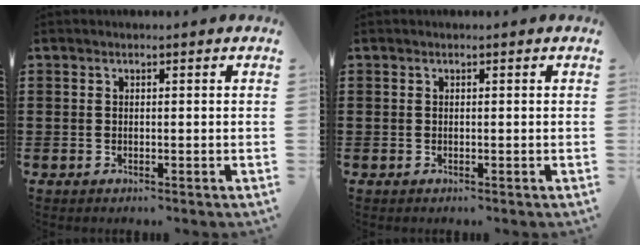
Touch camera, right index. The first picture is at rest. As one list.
[{"total": 0.0}]